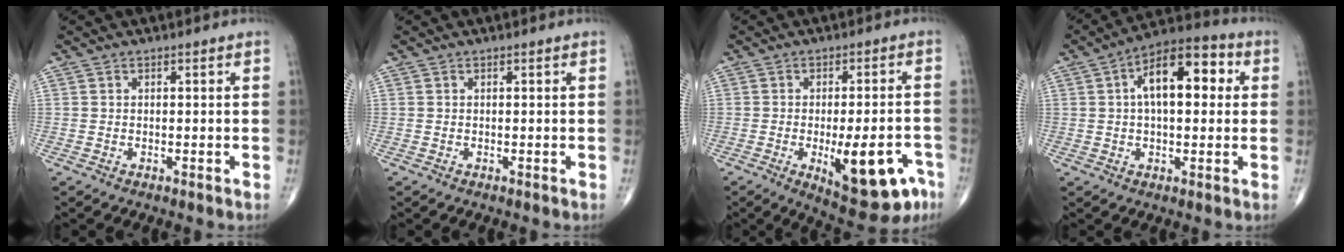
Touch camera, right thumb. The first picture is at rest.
{"total": 0.0}
{"total": 14.9, "force": [-5.8, 5.8, 12.5], "torque": [-0.144, 0.016, -0.064]}
{"total": 13.6, "force": [2.8, 6.8, 11.5], "torque": [-0.164, 0.027, 0.035]}